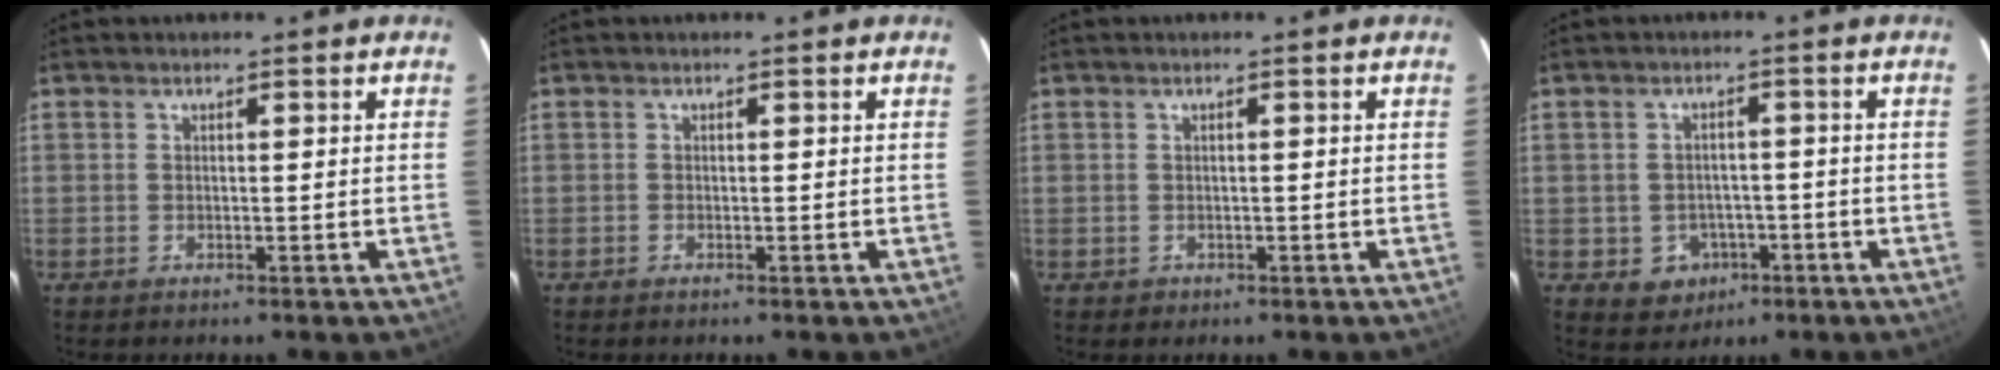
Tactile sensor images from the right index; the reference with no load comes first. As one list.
[{"total": 0.0}, {"total": 1.3, "force": [-0.4, 1.2, 0.1], "torque": [0.001, 0.002, -0.001]}, {"total": 5.7, "force": [-2.2, 5.2, 1.1], "torque": [-0.034, 0.017, -0.014]}]